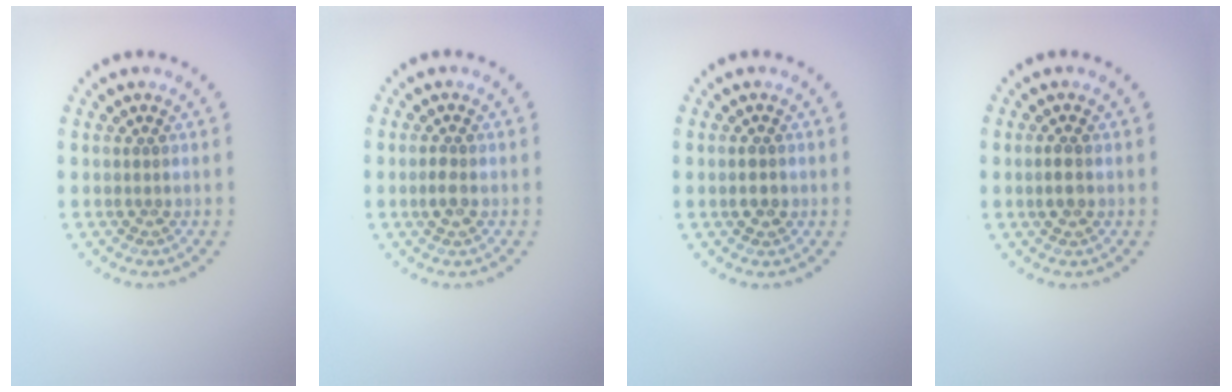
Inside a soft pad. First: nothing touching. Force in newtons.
{"total": 1.3, "press": 1.3, "slide": 0.0}
{"total": 1.2, "press": 1.2, "slide": 0.1}
{"total": 1.5, "press": 1.4, "slide": 0.3}